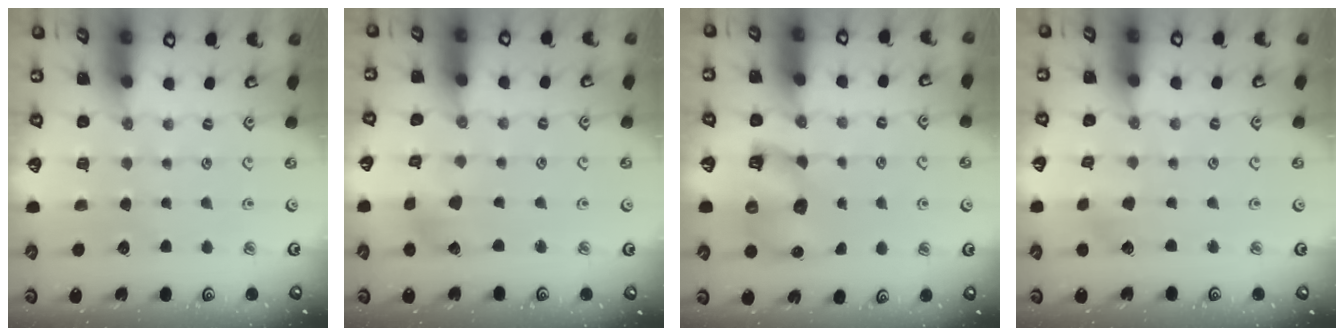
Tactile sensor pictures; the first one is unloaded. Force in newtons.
{"total": 3.1, "press": 3.1, "slide": 0.4}
{"total": 7.7, "press": 7.7, "slide": 0.8}
{"total": 2.7, "press": 2.7, "slide": 0.2}